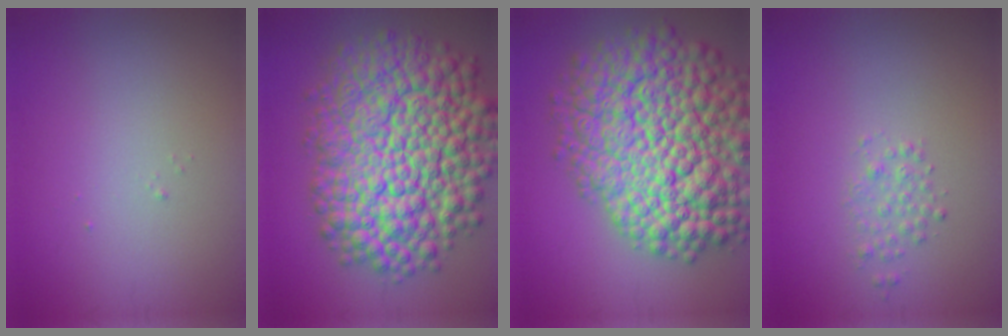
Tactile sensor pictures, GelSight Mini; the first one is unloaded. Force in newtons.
{"total": 15.5, "press": 15.5, "slide": 0.5}
{"total": 15.1, "press": 15.1, "slide": 0.6}
{"total": 1.3, "press": 1.3, "slide": 0.0}